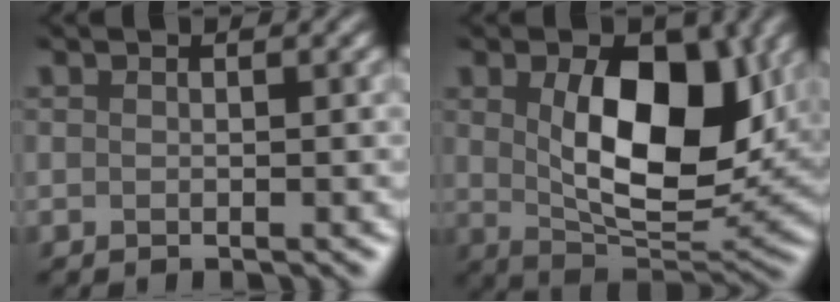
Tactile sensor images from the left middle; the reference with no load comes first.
{"total": 8.6, "force": [1.6, 3.9, 7.4], "torque": [-0.145, -0.005, 0.054]}